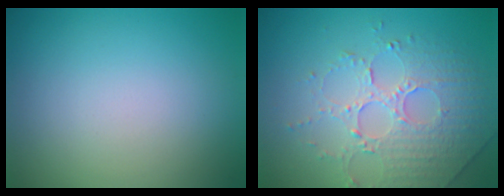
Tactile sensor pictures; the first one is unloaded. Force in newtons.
{"total": 5.2, "press": 3.7, "slide": 3.6}